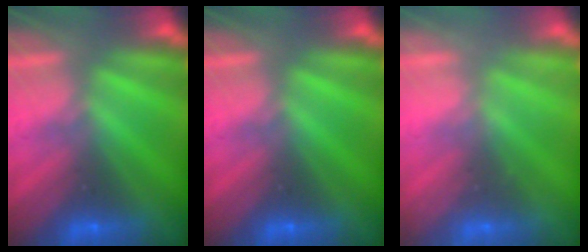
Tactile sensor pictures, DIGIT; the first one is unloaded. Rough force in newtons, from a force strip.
{"total": 0.0}
{"total": 2.3}